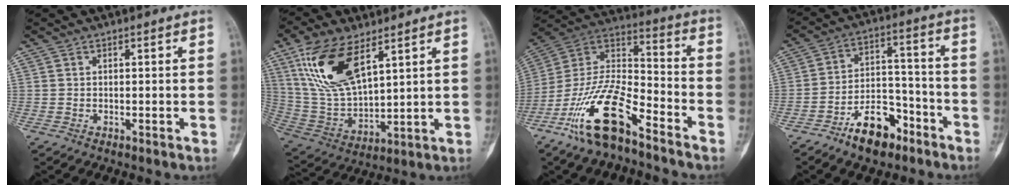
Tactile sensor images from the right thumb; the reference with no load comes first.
{"total": 16.6, "force": [8.4, 7.3, 12.3], "torque": [-0.232, -0.029, 0.173]}
{"total": 18.2, "force": [-11.5, 6.5, 12.5], "torque": [-0.233, 0.074, -0.220]}
{"total": 11.4, "force": [-7.5, 6.0, 6.2], "torque": [-0.075, 0.066, -0.130]}